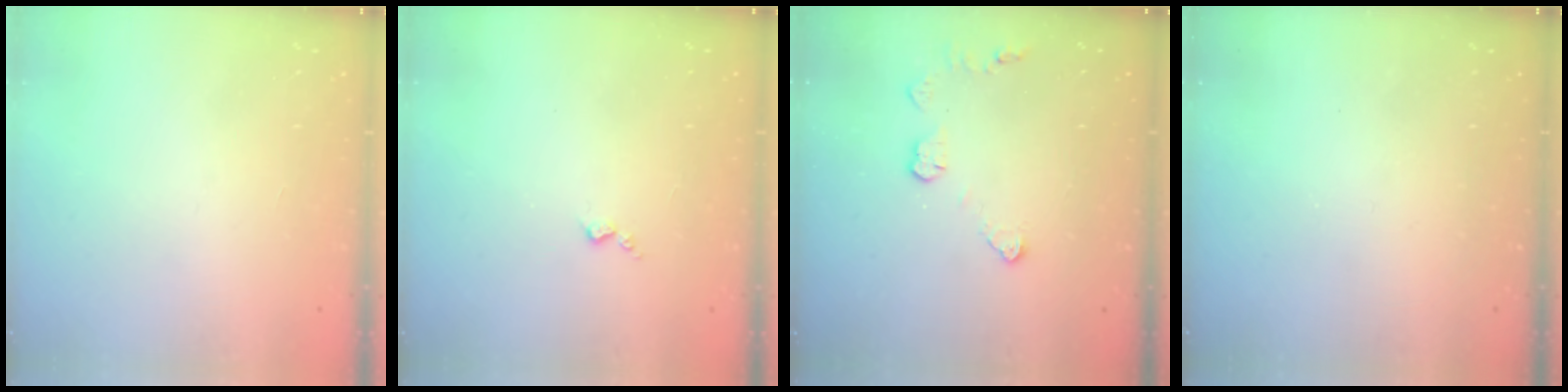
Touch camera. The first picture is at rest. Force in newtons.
{"total": 2.7, "press": 2.6, "slide": 0.4}
{"total": 5.1, "press": 5.1, "slide": 0.5}
{"total": 0.0}